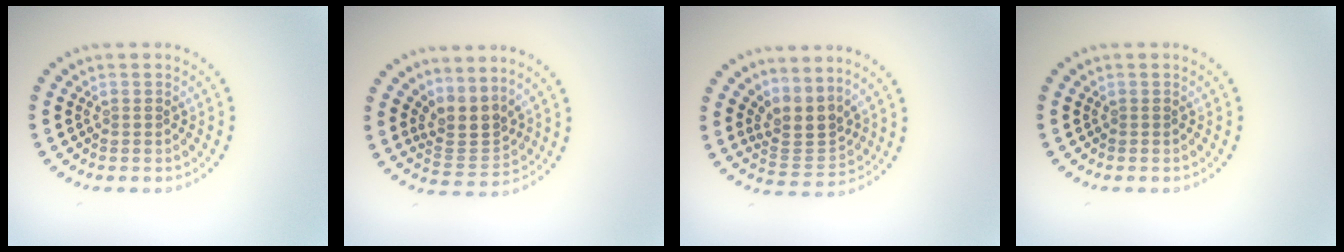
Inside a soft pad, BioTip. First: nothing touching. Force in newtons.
{"total": 3.0, "press": 2.0, "slide": 2.2}
{"total": 3.2, "press": 2.3, "slide": 2.2}
{"total": 0.0}